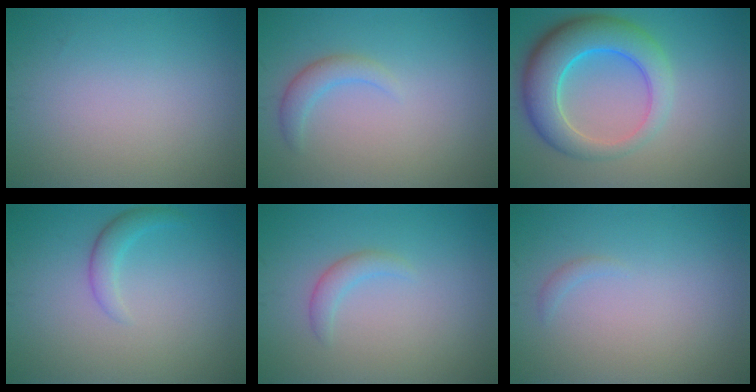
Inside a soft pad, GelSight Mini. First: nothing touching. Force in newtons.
{"total": 1.9, "press": 1.9, "slide": 0.1}
{"total": 7.7, "press": 7.7, "slide": 0.5}
{"total": 1.8, "press": 1.8, "slide": 0.1}
{"total": 1.5, "press": 1.5, "slide": 0.1}
{"total": 0.6, "press": 0.6, "slide": 0.1}